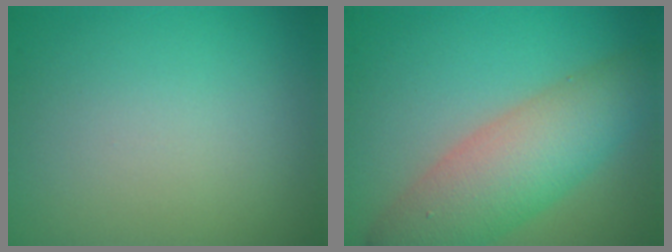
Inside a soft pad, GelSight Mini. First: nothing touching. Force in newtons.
{"total": 7.5, "press": 7.5, "slide": 0.3}